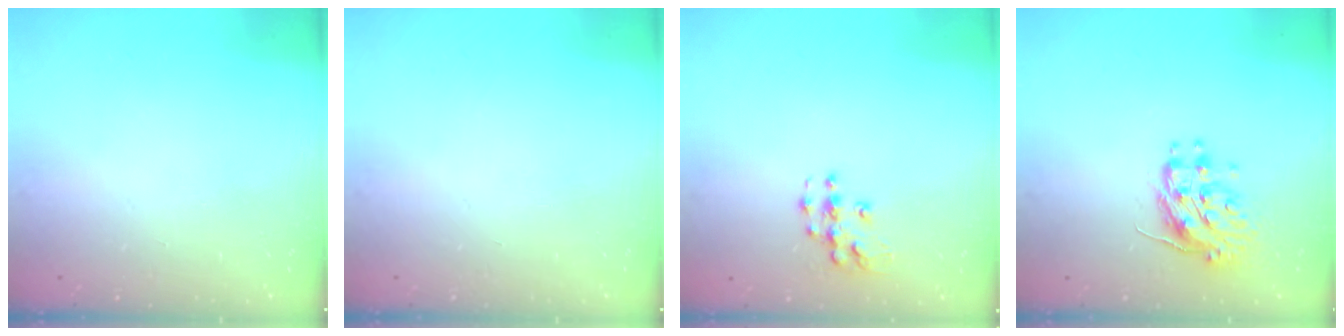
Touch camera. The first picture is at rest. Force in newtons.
{"total": 0.0}
{"total": 8.2, "press": 8.2, "slide": 0.4}
{"total": 10.2, "press": 10.2, "slide": 0.8}